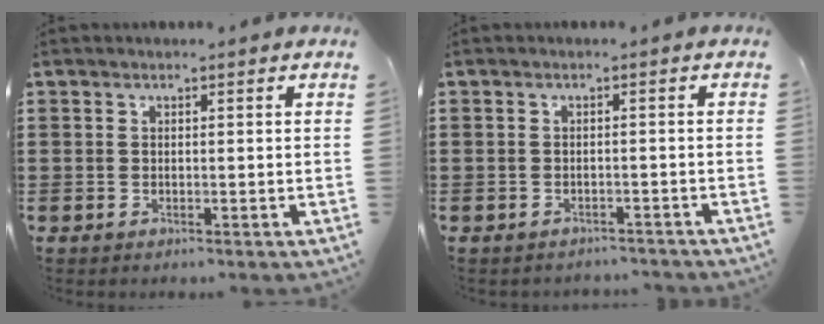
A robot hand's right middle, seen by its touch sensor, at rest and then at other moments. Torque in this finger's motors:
{"motor_torque": [0.57, -0.33, 0.08, 0.04]}